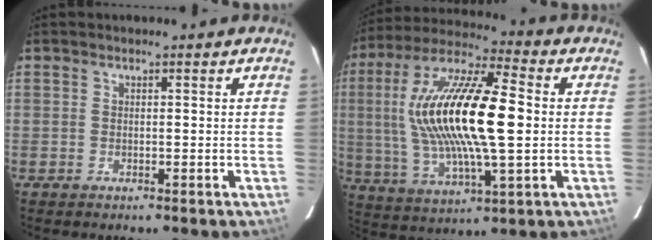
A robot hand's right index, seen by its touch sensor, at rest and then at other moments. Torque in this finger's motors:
{"motor_torque": [2.04, -0.10, 1.05, 0.21]}